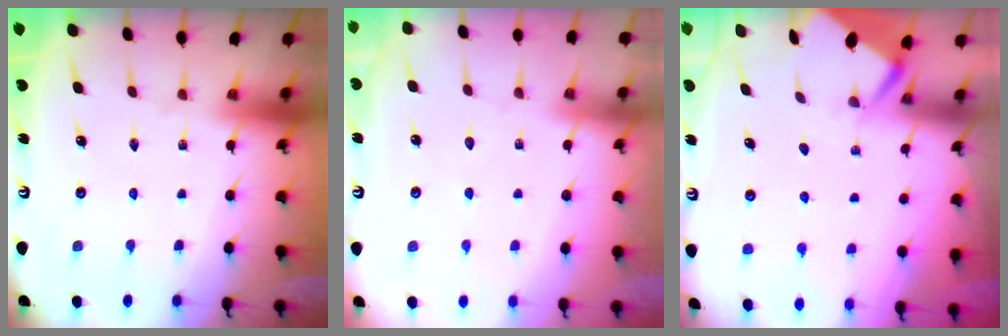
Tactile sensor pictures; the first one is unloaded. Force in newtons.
{"total": 3.2, "press": 3.2, "slide": 0.4}
{"total": 2.9, "press": 2.8, "slide": 0.3}